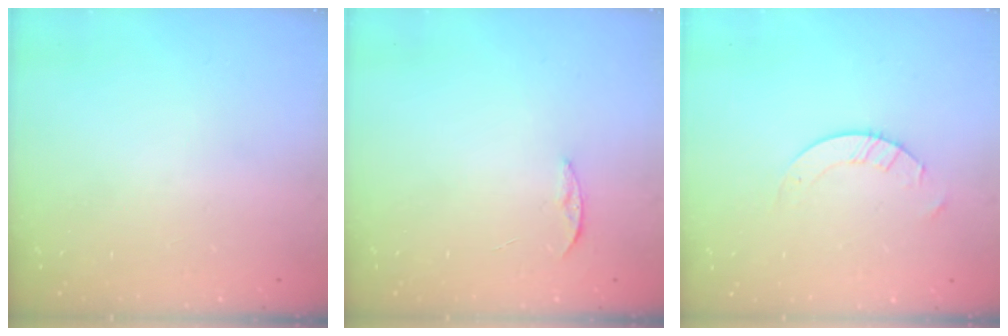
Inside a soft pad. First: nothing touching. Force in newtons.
{"total": 3.7, "press": 3.7, "slide": 0.5}
{"total": 2.0, "press": 2.0, "slide": 0.2}